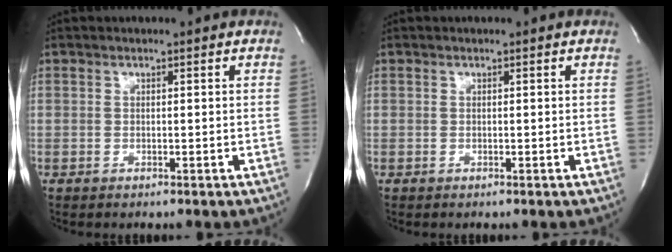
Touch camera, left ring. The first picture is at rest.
{"total": 0.0}